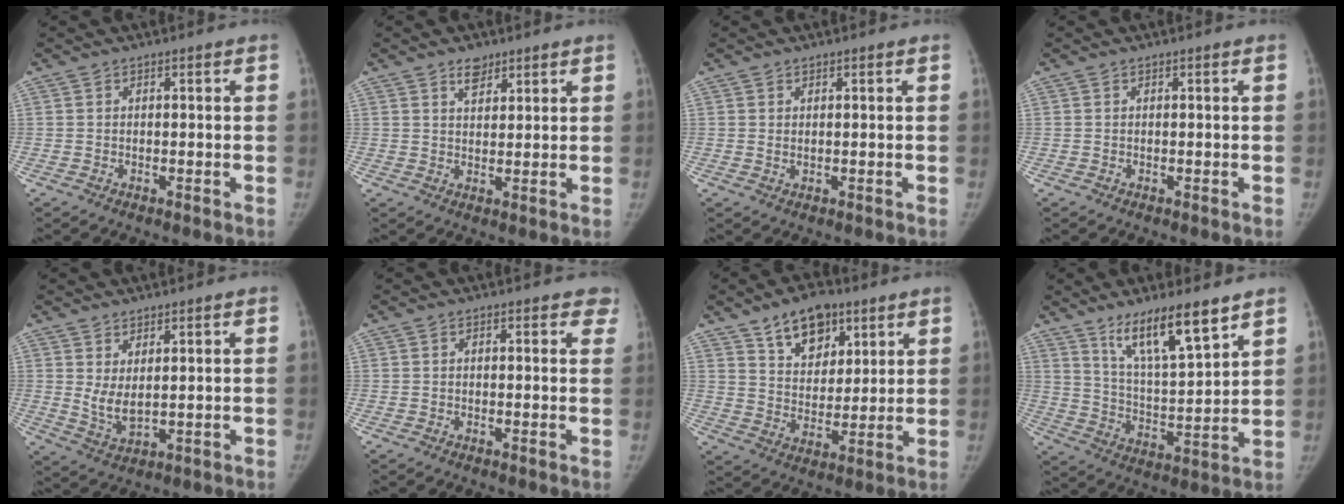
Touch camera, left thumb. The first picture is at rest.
{"total": 3.5, "force": [2.5, 2.0, 1.4], "torque": [-0.001, -0.018, 0.044]}
{"total": 0.7, "force": [0.4, 0.5, 0.4], "torque": [-0.001, -0.004, 0.007]}
{"total": 0.0}
{"total": 4.6, "force": [1.4, 2.0, 3.9], "torque": [-0.069, -0.021, 0.038]}
{"total": 2.7, "force": [2.2, 1.5, 0.6], "torque": [0.026, -0.007, 0.006]}
{"total": 11.8, "force": [7.2, 7.2, 6.0], "torque": [-0.057, -0.039, 0.124]}
{"total": 13.7, "force": [9.5, 2.8, 9.5], "torque": [-0.149, -0.062, 0.176]}